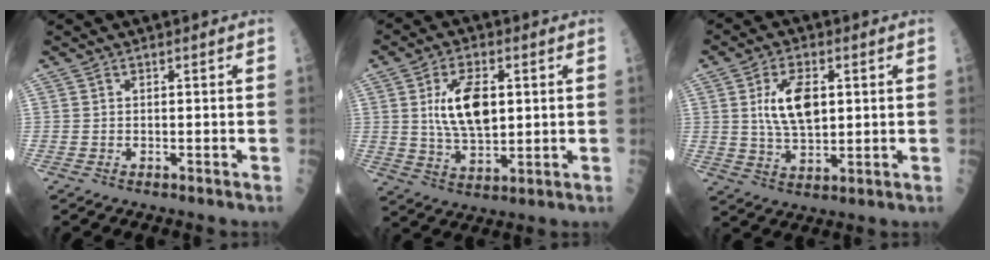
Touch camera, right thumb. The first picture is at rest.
{"total": 11.3, "force": [2.1, 5.7, 9.6], "torque": [-0.160, -0.008, 0.043]}
{"total": 9.6, "force": [2.0, 4.8, 8.1], "torque": [-0.137, -0.007, 0.039]}